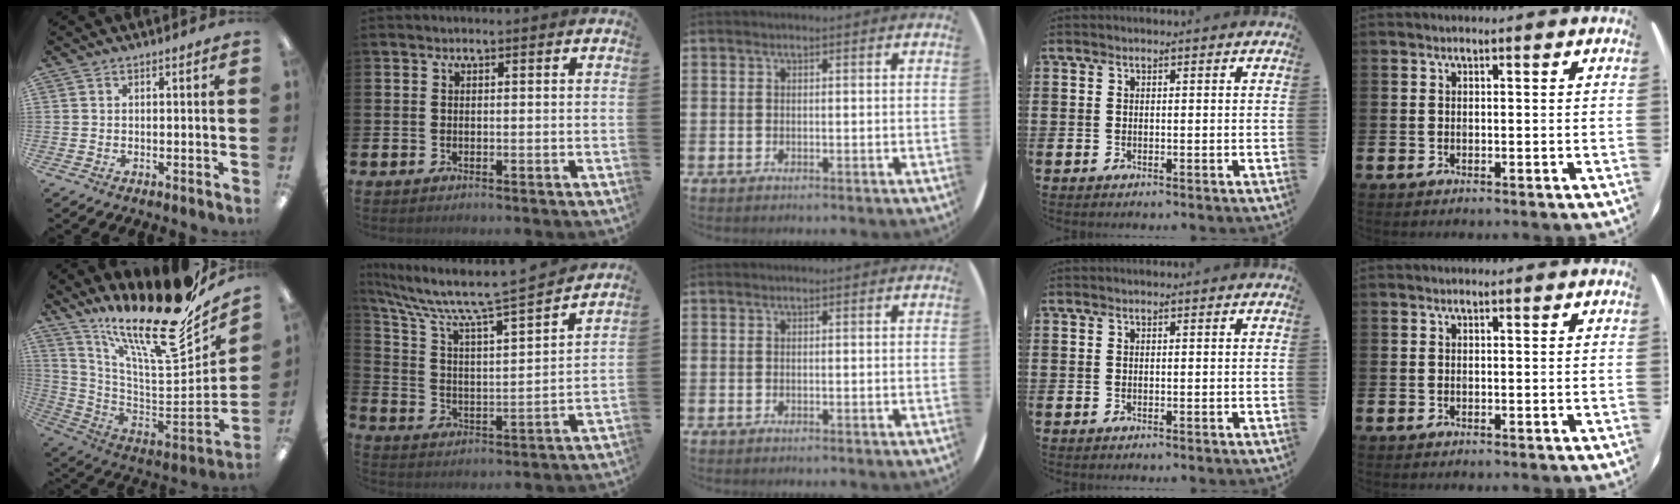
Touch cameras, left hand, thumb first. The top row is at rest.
{"thumb": {"total": 24.3, "force": [17.8, 5.4, 15.5], "torque": [-0.219, -0.148, 0.287]}, "index": {"total": 9.6, "force": [8.4, 0.9, 4.5], "torque": [-0.125, -0.056, 0.137]}}